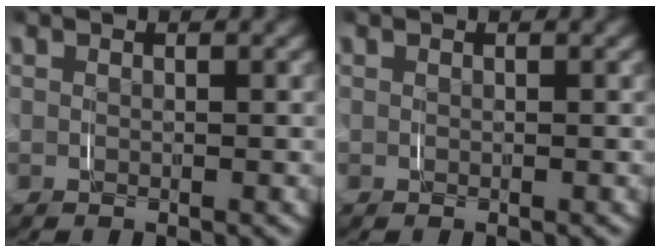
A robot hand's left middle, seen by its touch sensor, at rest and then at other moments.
{"total": 0.0}